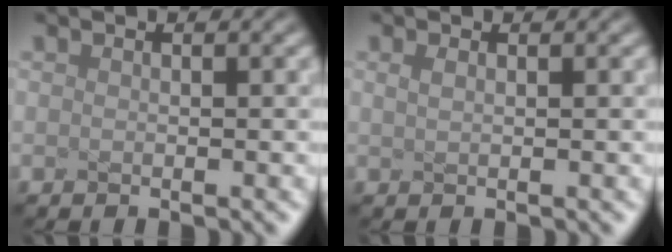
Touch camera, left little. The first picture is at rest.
{"total": 0.8, "force": [0.3, 0.3, 0.6], "torque": [-0.010, 0.002, 0.006]}